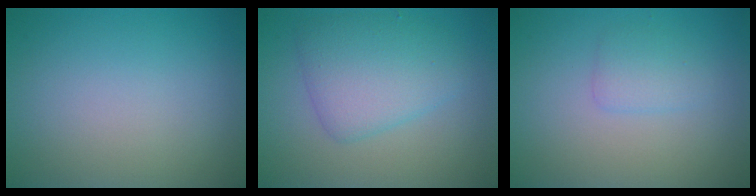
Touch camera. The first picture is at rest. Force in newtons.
{"total": 4.4, "press": 4.4, "slide": 0.0}
{"total": 1.6, "press": 1.6, "slide": 0.0}